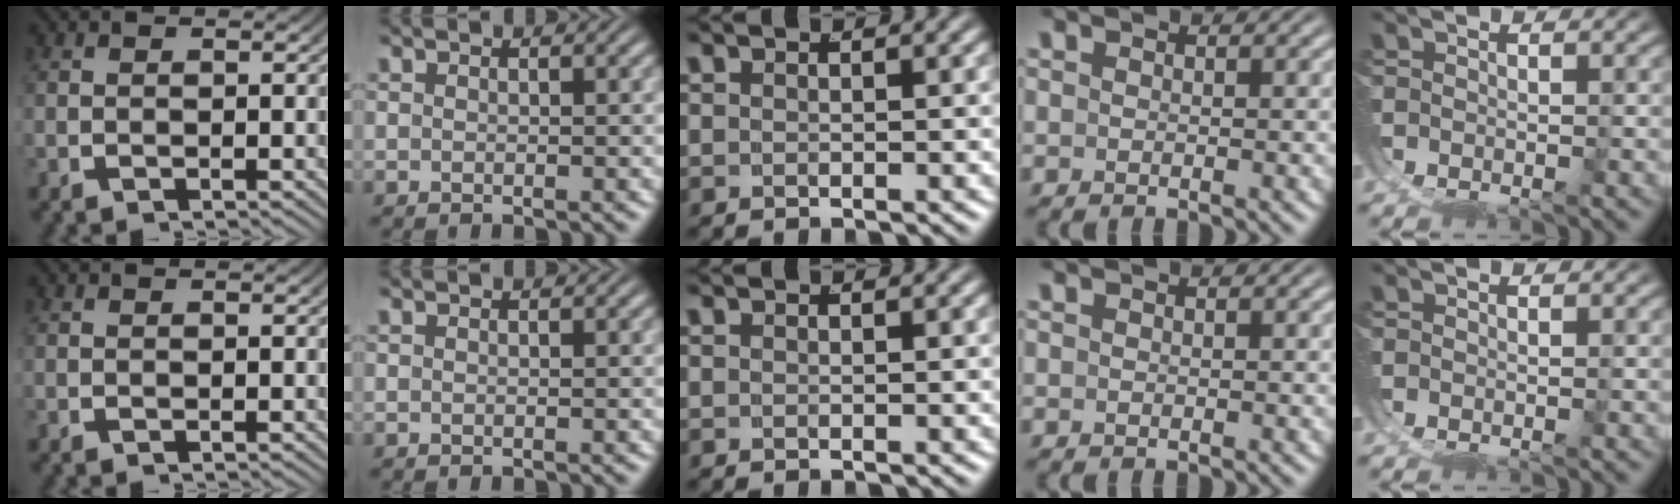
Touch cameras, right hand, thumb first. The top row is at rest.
{}